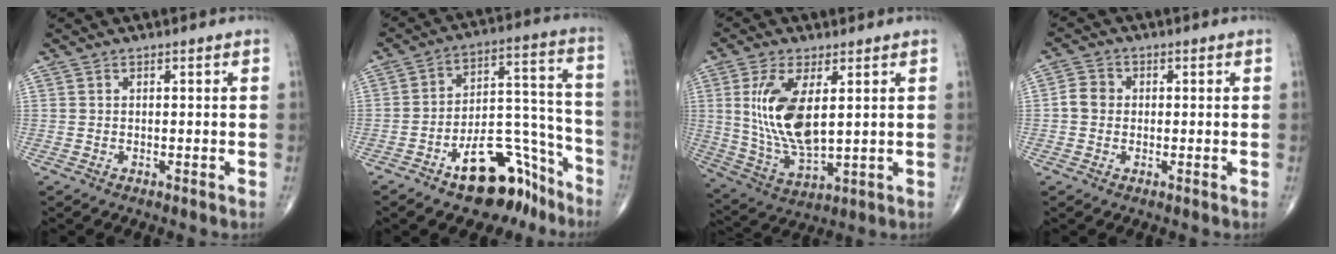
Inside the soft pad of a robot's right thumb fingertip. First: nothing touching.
{"total": 16.9, "force": [-10.6, 8.1, 10.3], "torque": [-0.100, 0.103, -0.159]}
{"total": 14.8, "force": [3.2, 6.4, 12.9], "torque": [-0.257, -0.025, 0.074]}
{"total": 3.5, "force": [-0.2, 3.1, 1.6], "torque": [-0.020, 0.009, -0.011]}